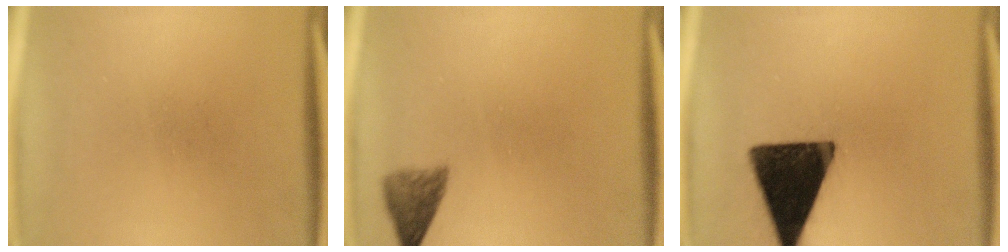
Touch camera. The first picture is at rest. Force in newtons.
{"total": 3.2}
{"total": 17.1}